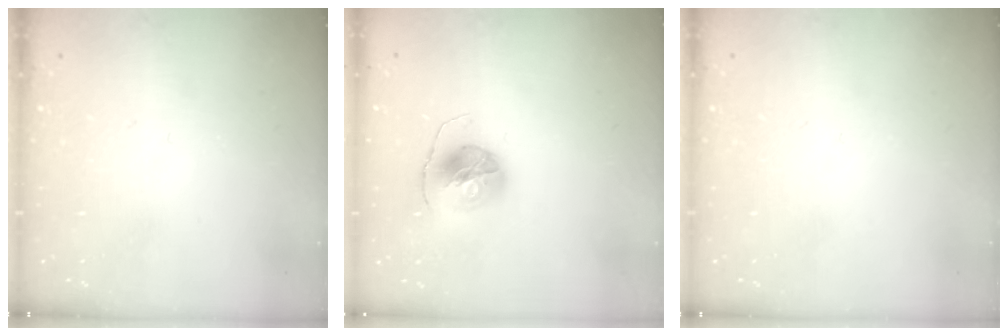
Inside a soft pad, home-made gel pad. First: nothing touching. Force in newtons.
{"total": 10.1, "press": 10.1, "slide": 0.2}
{"total": 0.0}